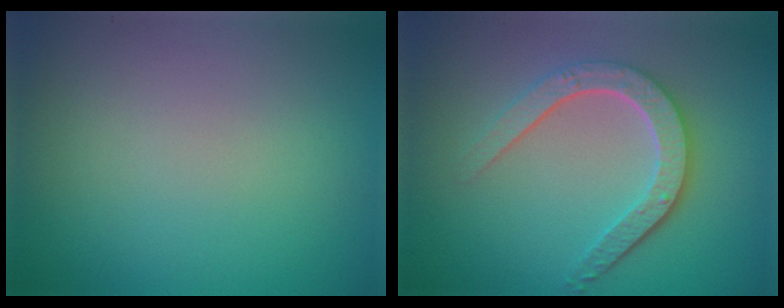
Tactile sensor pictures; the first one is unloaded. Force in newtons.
{"total": 4.7, "press": 3.6, "slide": 3.0}